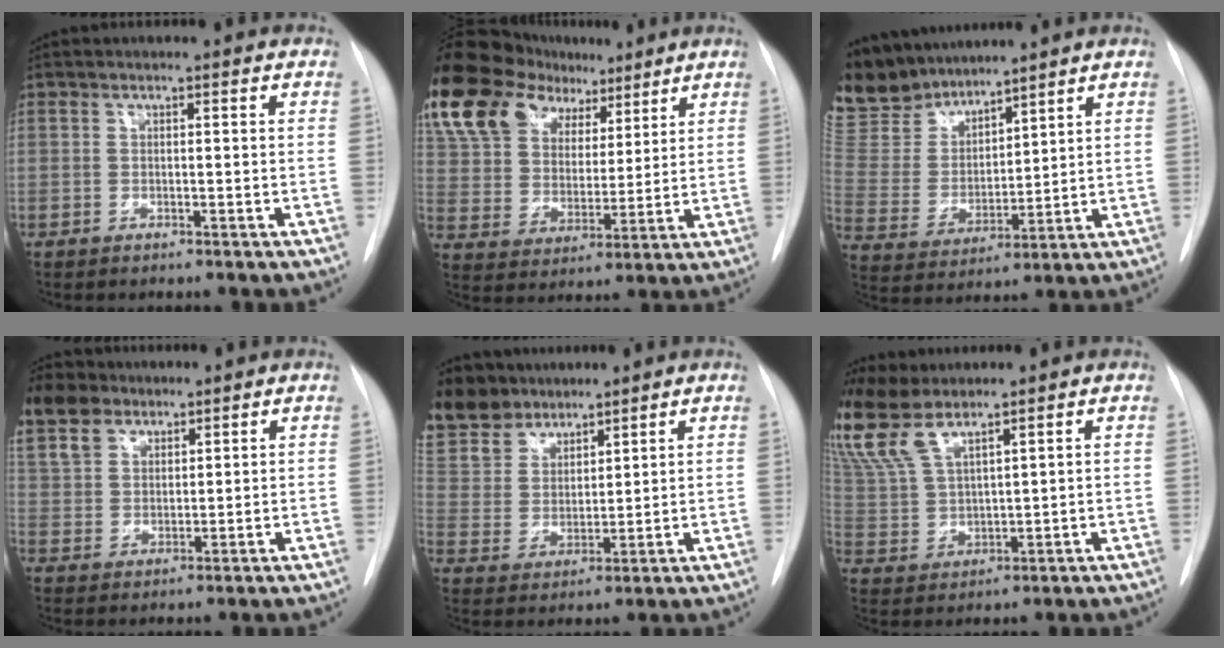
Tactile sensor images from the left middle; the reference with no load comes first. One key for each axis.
{"total": 19.6, "fx": 12.8, "fy": 11.3, "fz": 9.5, "tx": -0.185, "ty": 0.065, "tz": 0.230}
{"total": 11.8, "fx": 10.9, "fy": 3.9, "fz": 2.0, "tx": -0.056, "ty": 0.008, "tz": 0.231}
{"total": 10.0, "fx": 7.4, "fy": 5.7, "fz": 3.4, "tx": -0.083, "ty": 0.027, "tz": 0.146}
{"total": 18.9, "fx": 15.0, "fy": 9.8, "fz": 6.0, "tx": -0.165, "ty": 0.037, "tz": 0.293}
{"total": 15.1, "fx": 11.8, "fy": 5.1, "fz": 7.8, "tx": -0.198, "ty": 0.016, "tz": 0.244}